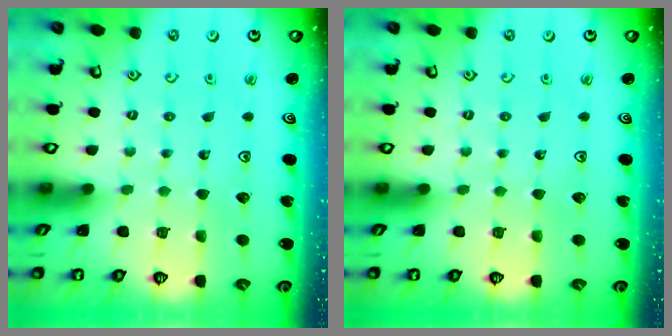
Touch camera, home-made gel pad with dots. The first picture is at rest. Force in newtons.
{"total": 0.0}